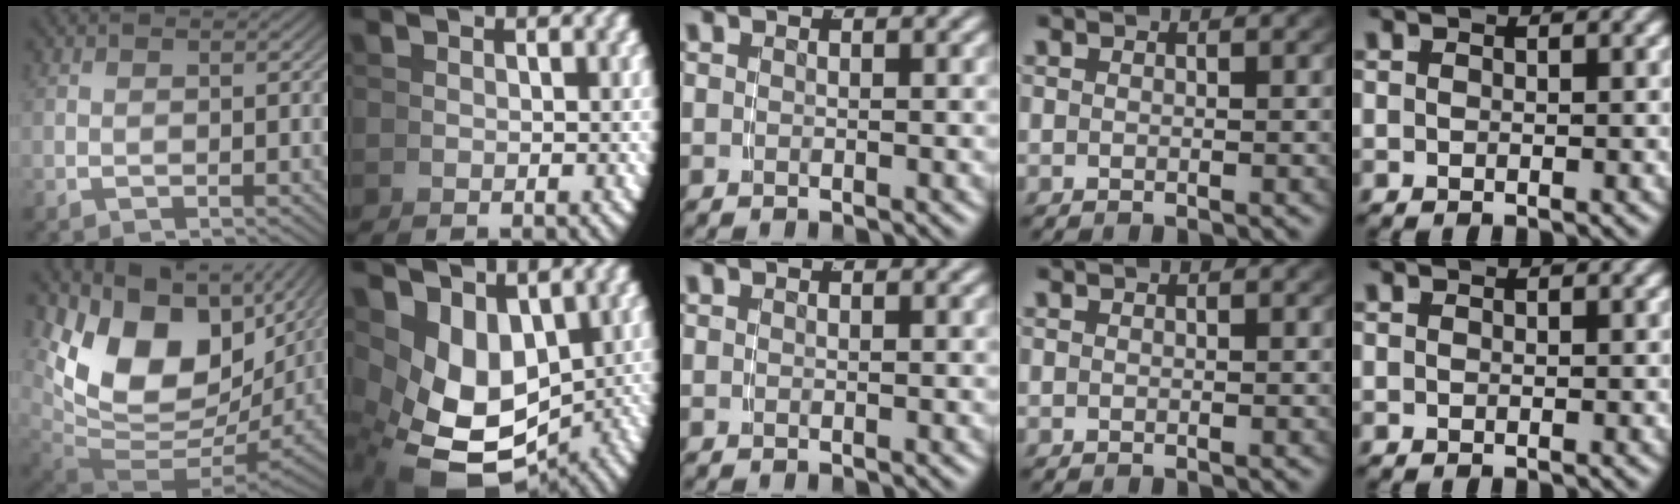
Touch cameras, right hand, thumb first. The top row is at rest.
{"thumb": {"total": 16.3, "force": [2.3, 11.0, 11.8], "torque": [-0.250, -0.037, 0.055]}, "index": {"total": 9.5, "force": [-1.9, 6.9, 6.3], "torque": [-0.159, -0.053, -0.001]}}